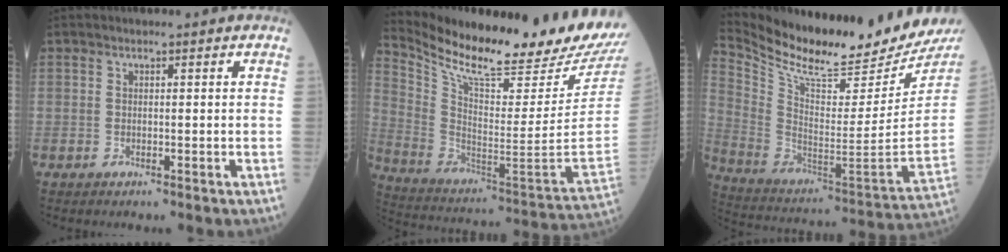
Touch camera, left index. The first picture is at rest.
{"total": 26.4, "force": [23.2, 1.3, 12.5], "torque": [-0.237, -0.092, 0.349]}
{"total": 24.3, "force": [22.3, 1.5, 9.4], "torque": [-0.189, -0.090, 0.350]}